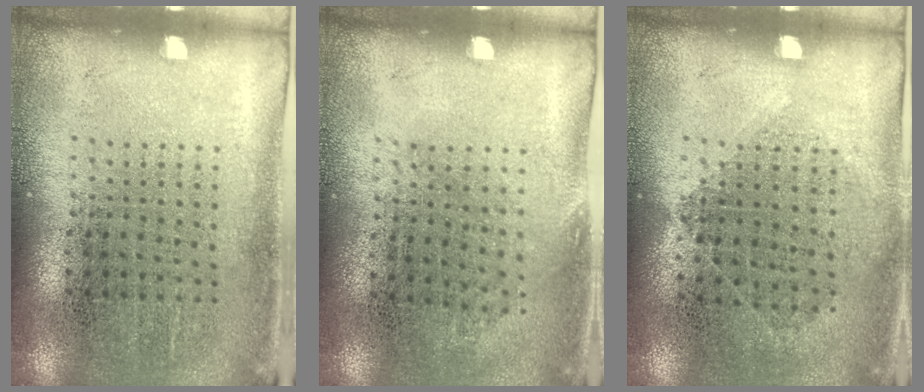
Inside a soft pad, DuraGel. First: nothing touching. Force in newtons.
{"total": 0.7, "press": 0.6, "slide": 0.5}
{"total": 1.0, "press": 0.9, "slide": 0.5}